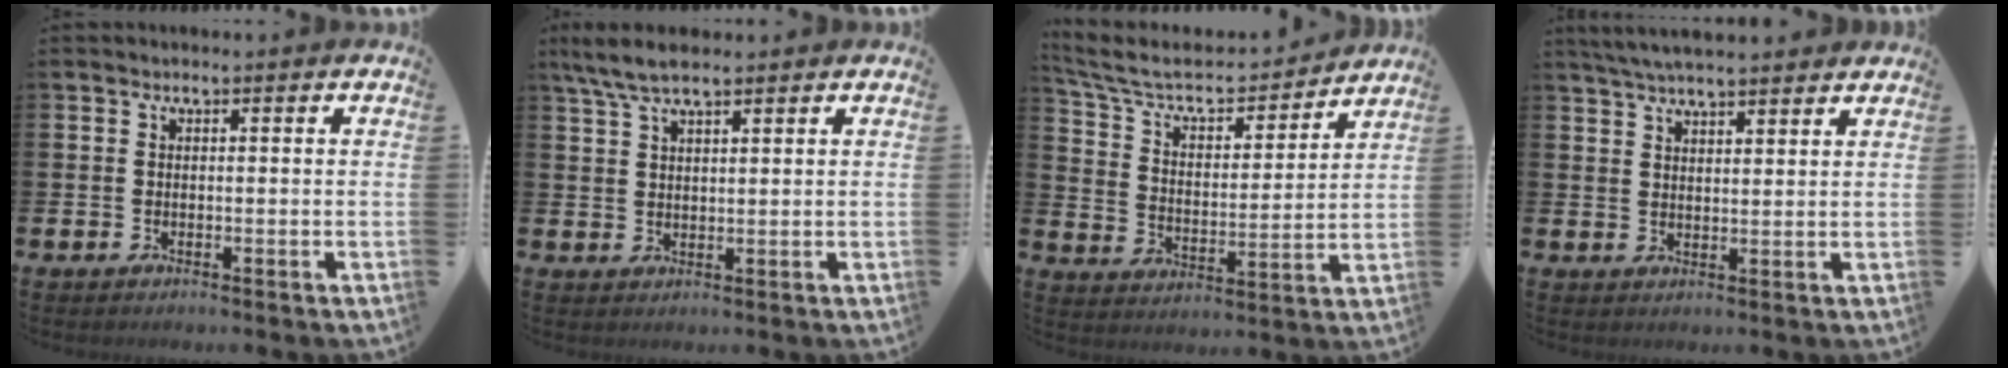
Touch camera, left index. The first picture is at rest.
{"total": 5.4, "force": [4.2, 1.2, 3.1], "torque": [-0.069, -0.006, 0.076]}
{"total": 7.5, "force": [6.6, 2.8, 2.3], "torque": [-0.086, -0.045, 0.111]}
{"total": 4.8, "force": [4.6, 0.5, 1.3], "torque": [-0.037, -0.012, 0.085]}